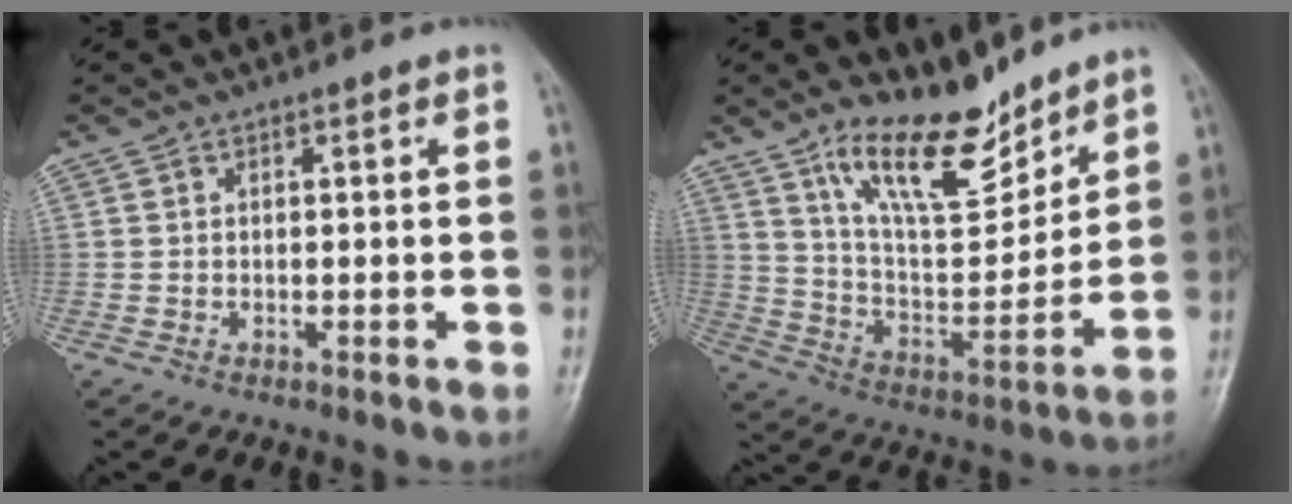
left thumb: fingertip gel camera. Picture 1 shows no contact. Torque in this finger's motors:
{"motor_torque": [1.37, 1.27, 1.43, -1.34, 0.12]}